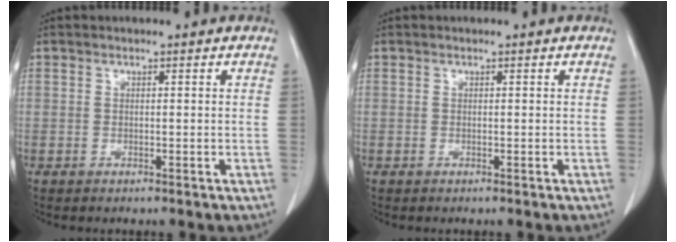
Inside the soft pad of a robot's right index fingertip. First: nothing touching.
{"total": 0.0}